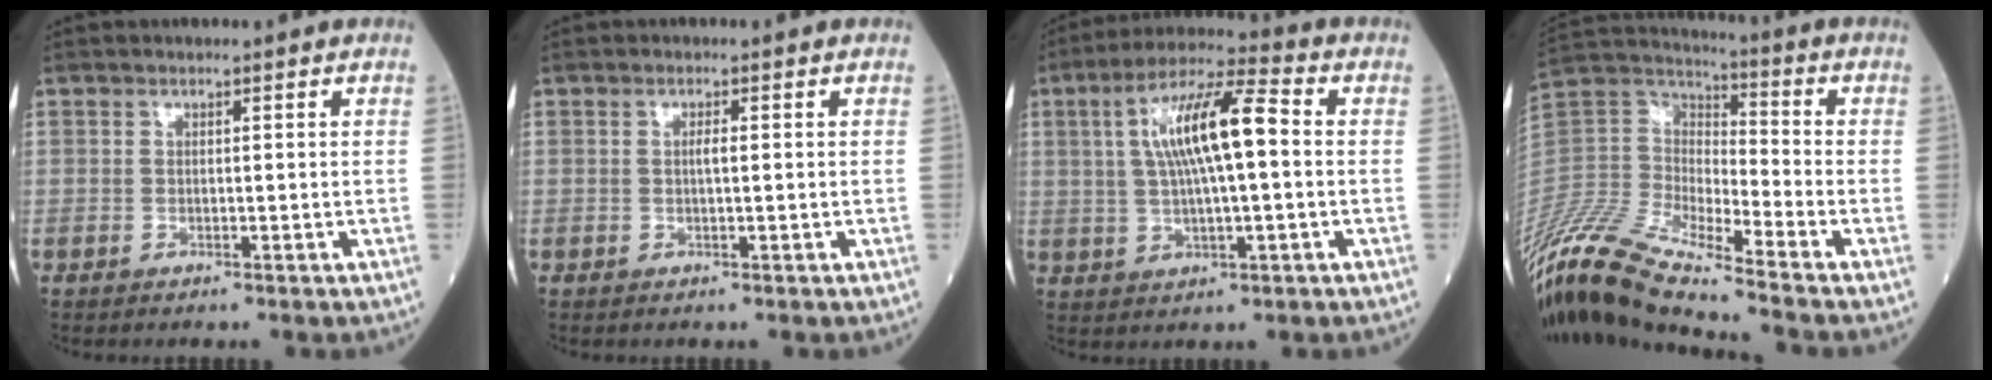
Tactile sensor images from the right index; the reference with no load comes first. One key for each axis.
{"total": 1.1, "fx": 0.1, "fy": 0.1, "fz": 1.1, "tx": -0.022, "ty": 0.001, "tz": 0.000}
{"total": 12.0, "fx": 1.6, "fy": 2.3, "fz": 11.7, "tx": -0.219, "ty": 0.026, "tz": 0.025}
{"total": 16.3, "fx": -14.2, "fy": 0.8, "fz": 8.0, "tx": -0.174, "ty": 0.009, "tz": -0.278}